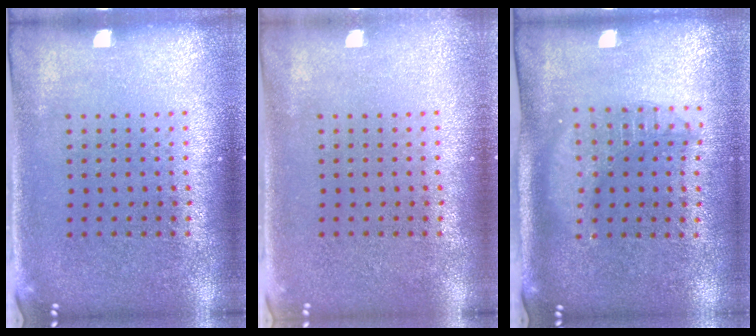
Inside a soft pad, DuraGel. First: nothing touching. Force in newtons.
{"total": 0.7, "press": 0.6, "slide": 0.3}
{"total": 1.8, "press": 1.6, "slide": 1.0}